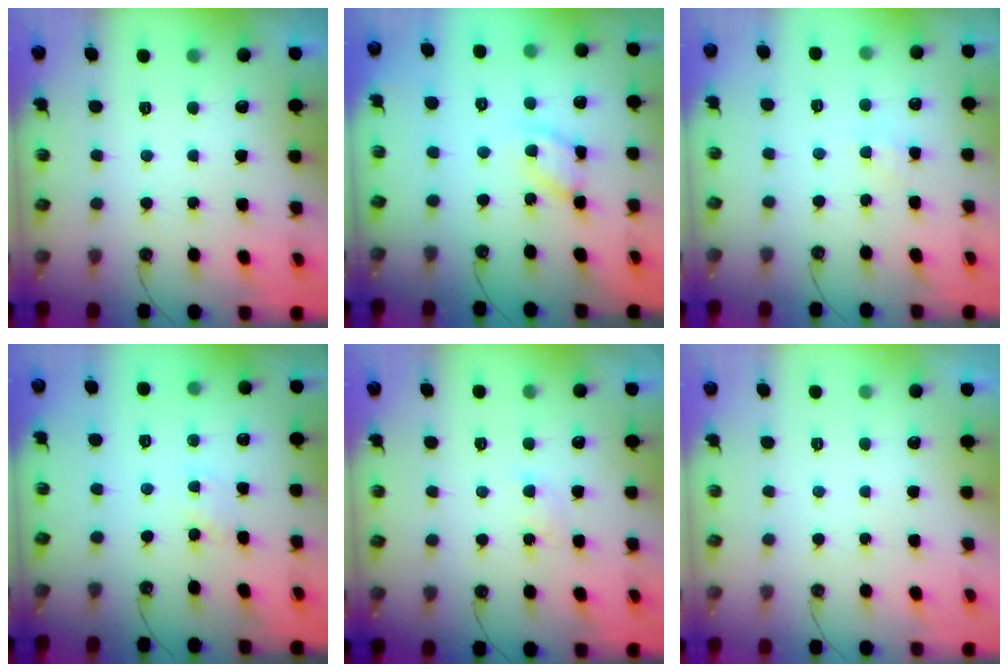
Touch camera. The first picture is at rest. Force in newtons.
{"total": 11.0, "press": 11.0, "slide": 0.7}
{"total": 5.8, "press": 5.8, "slide": 0.7}
{"total": 1.9, "press": 1.9, "slide": 0.3}
{"total": 2.9, "press": 2.9, "slide": 0.6}
{"total": 0.0}